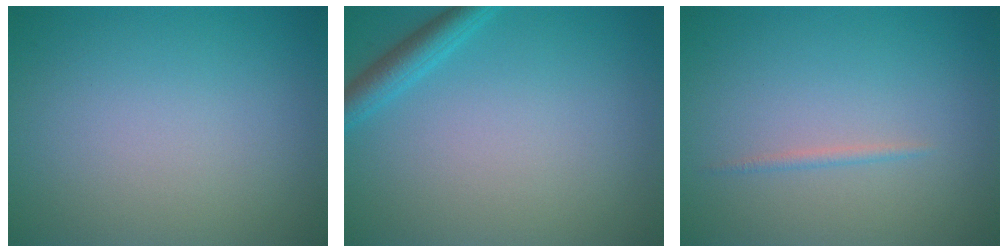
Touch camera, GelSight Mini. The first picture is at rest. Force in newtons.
{"total": 2.3, "press": 2.2, "slide": 0.2}
{"total": 0.7, "press": 0.7, "slide": 0.1}